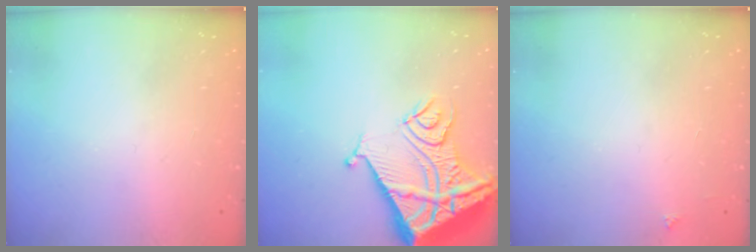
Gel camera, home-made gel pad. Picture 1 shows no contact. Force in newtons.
{"total": 20.1, "press": 19.9, "slide": 2.1}
{"total": 2.1, "press": 2.1, "slide": 0.3}